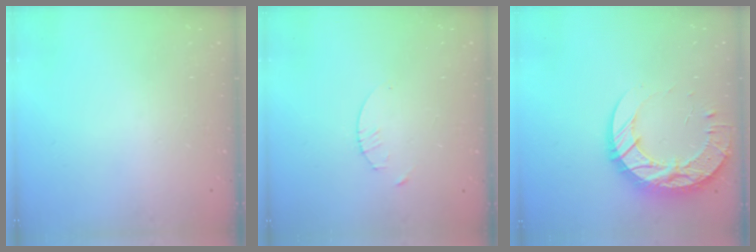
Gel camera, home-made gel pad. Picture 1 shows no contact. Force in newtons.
{"total": 1.7, "press": 1.6, "slide": 0.2}
{"total": 18.6, "press": 18.5, "slide": 1.6}